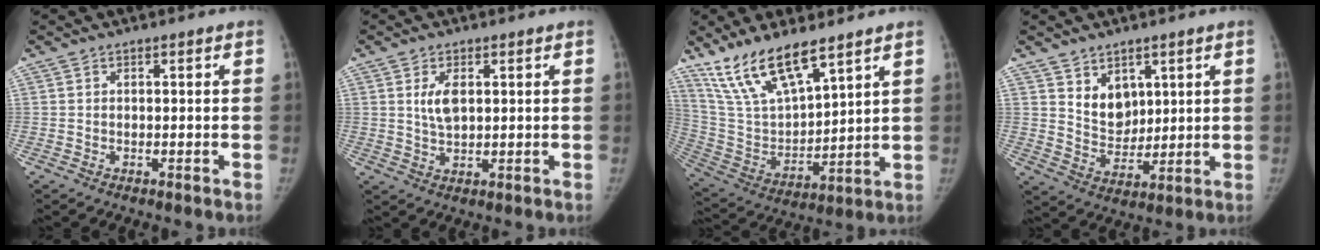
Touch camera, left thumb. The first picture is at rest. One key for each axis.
{"total": 4.2, "fx": 1.3, "fy": 2.1, "fz": 3.4, "tx": -0.057, "ty": -0.010, "tz": 0.030}
{"total": 15.7, "fx": 11.5, "fy": 4.7, "fz": 9.7, "tx": -0.164, "ty": -0.051, "tz": 0.239}
{"total": 6.7, "fx": 3.5, "fy": 4.8, "fz": 3.1, "tx": -0.019, "ty": -0.033, "tz": 0.074}